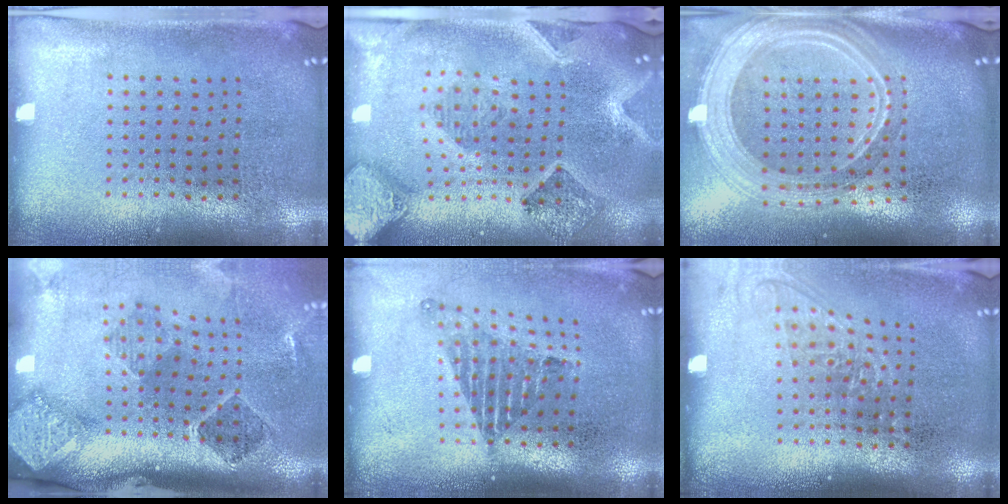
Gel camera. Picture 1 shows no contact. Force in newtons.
{"total": 2.9, "press": 2.6, "slide": 1.3}
{"total": 2.8, "press": 2.4, "slide": 1.6}
{"total": 3.0, "press": 1.9, "slide": 2.3}
{"total": 1.6, "press": 1.1, "slide": 1.2}
{"total": 1.3, "press": 1.0, "slide": 0.8}